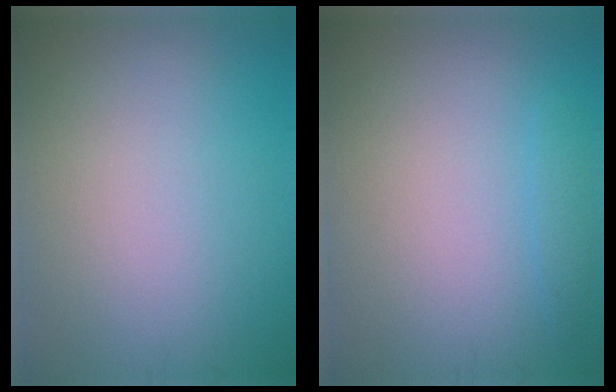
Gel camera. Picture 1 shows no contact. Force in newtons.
{"total": 1.0, "press": 1.0, "slide": 0.1}